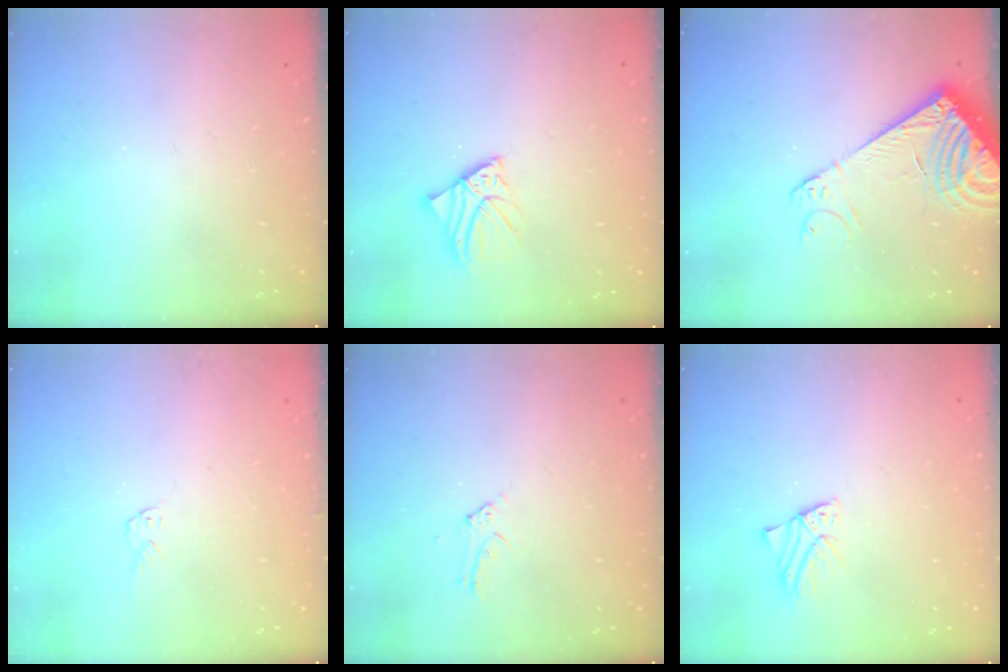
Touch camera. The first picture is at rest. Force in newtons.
{"total": 3.7, "press": 3.7, "slide": 0.3}
{"total": 13.7, "press": 13.5, "slide": 2.6}
{"total": 4.0, "press": 4.0, "slide": 0.2}
{"total": 3.3, "press": 3.3, "slide": 0.3}
{"total": 1.8, "press": 1.8, "slide": 0.1}